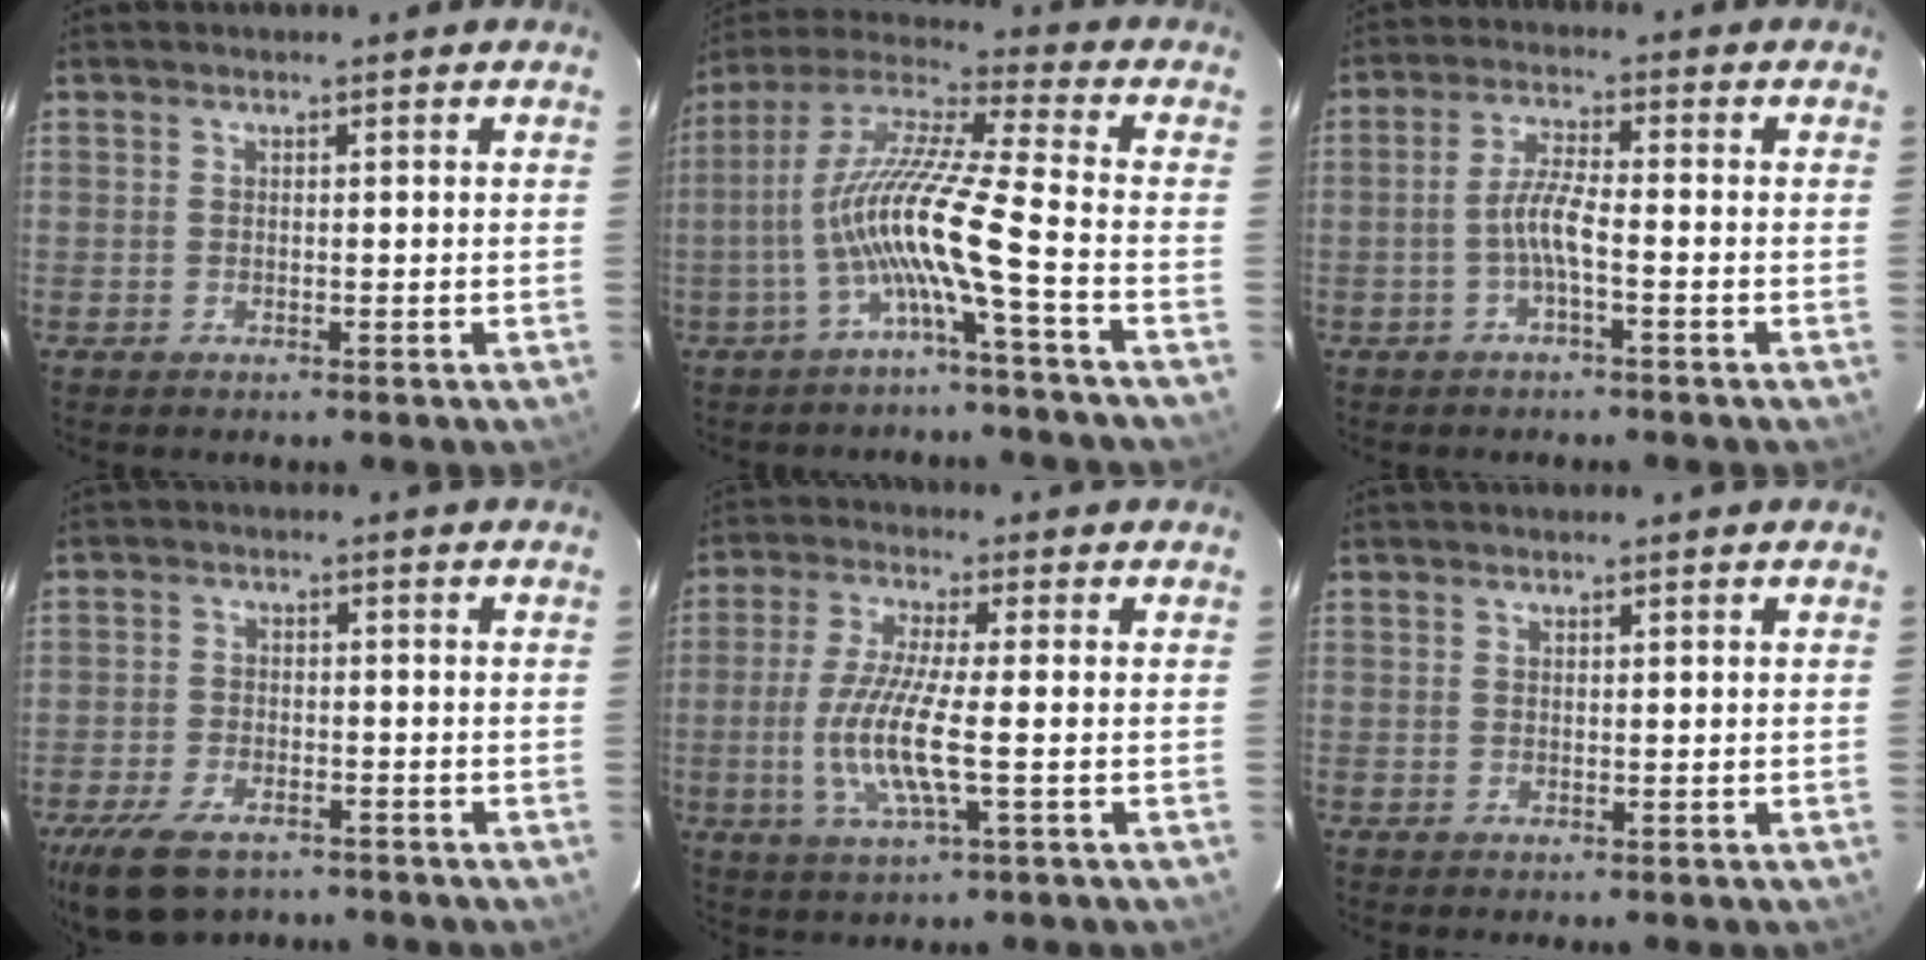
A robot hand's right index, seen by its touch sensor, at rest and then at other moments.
{"total": 12.3, "force": [-4.5, -0.9, 11.4], "torque": [-0.219, 0.006, -0.090]}
{"total": 4.2, "force": [-1.8, 0.3, 3.8], "torque": [-0.083, 0.008, -0.036]}
{"total": 10.4, "force": [-7.2, 5.2, 5.5], "torque": [-0.138, -0.016, -0.129]}
{"total": 10.3, "force": [-1.9, 1.4, 10.0], "torque": [-0.206, -0.008, -0.037]}
{"total": 0.0}